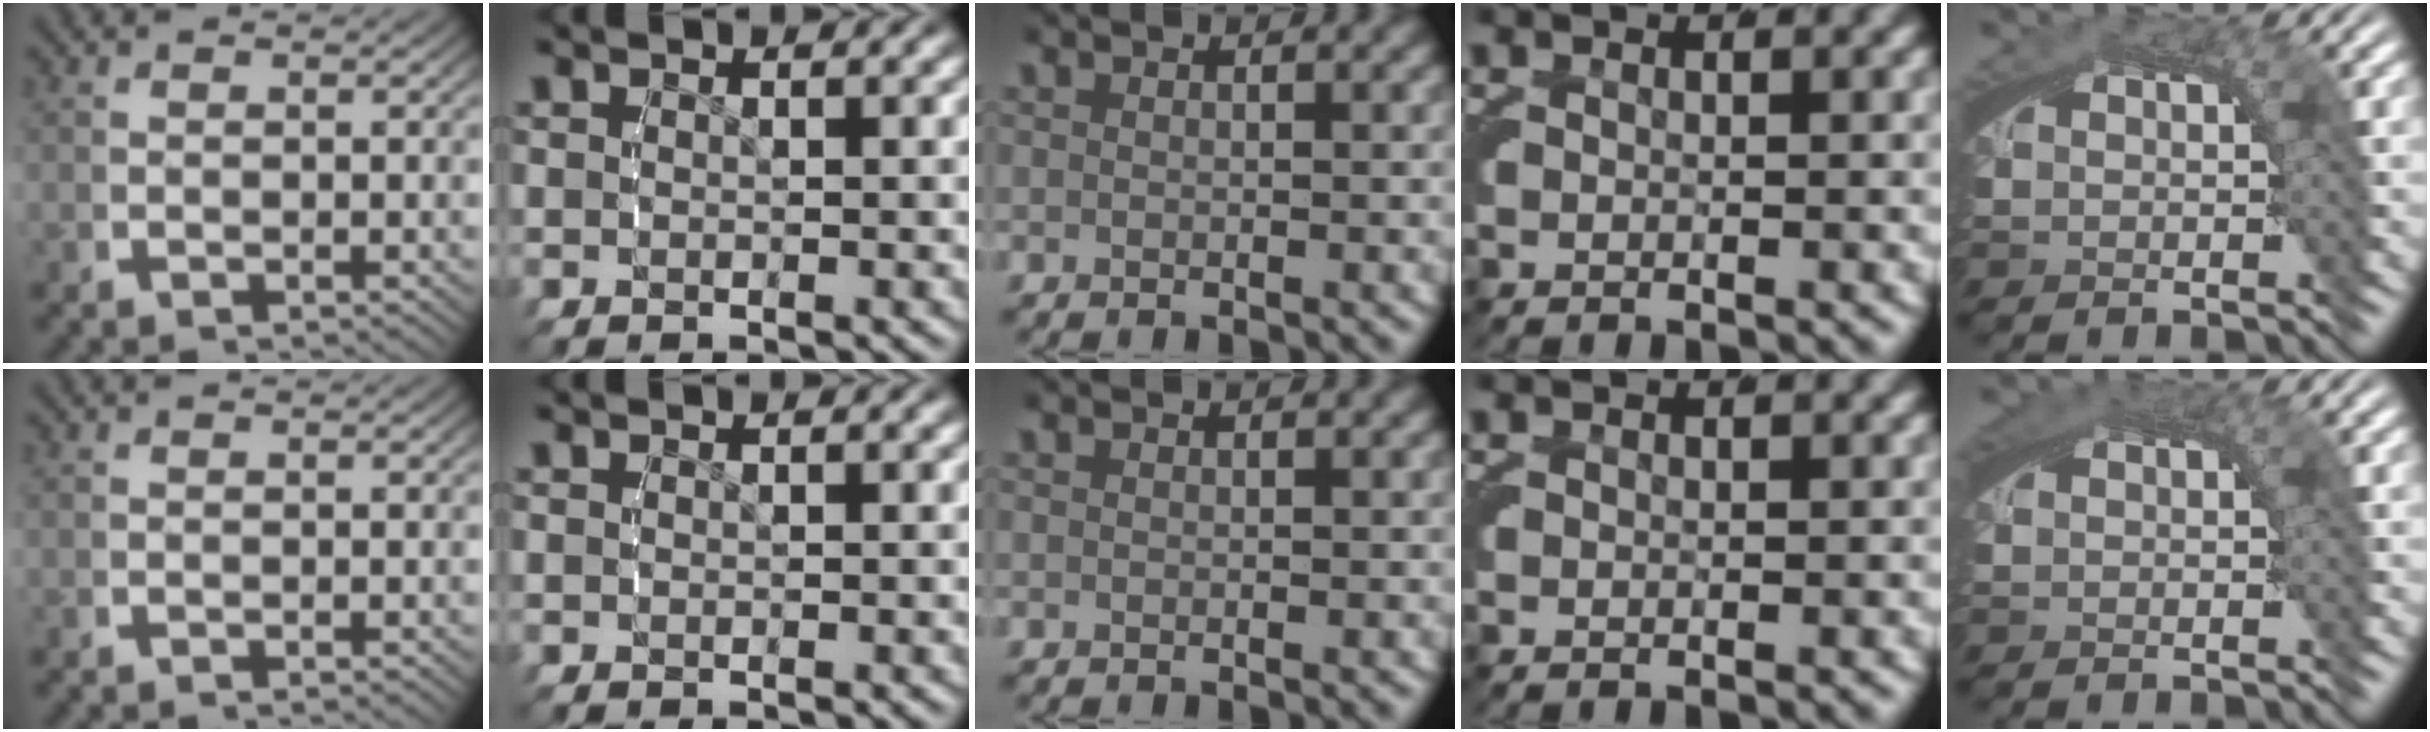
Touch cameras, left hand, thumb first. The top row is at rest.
{"little": {"total": 1.0, "force": [0.4, 0.1, 0.9], "torque": [-0.014, 0.002, 0.007]}}